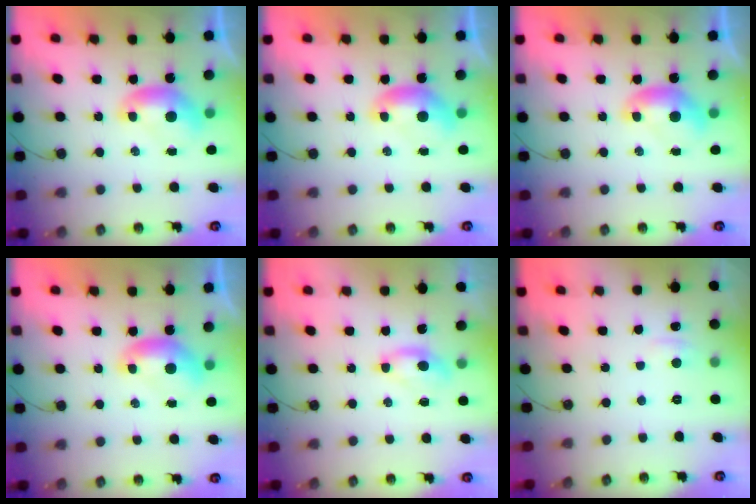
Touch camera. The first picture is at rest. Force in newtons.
{"total": 0.0}
{"total": 0.0}
{"total": 0.0}
{"total": 1.2, "press": 1.1, "slide": 0.5}
{"total": 2.3, "press": 2.2, "slide": 0.5}